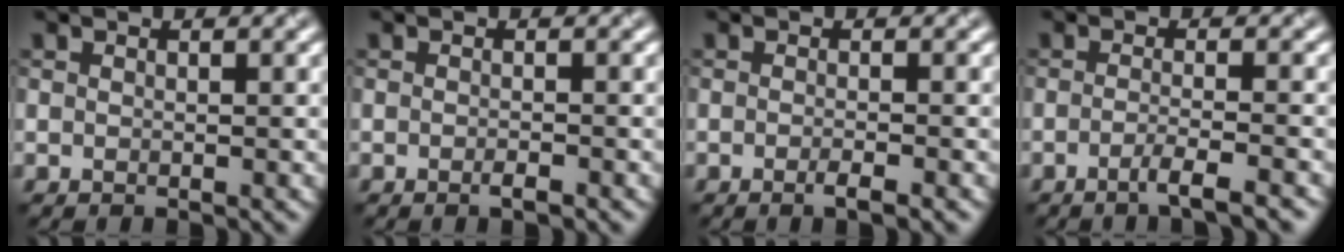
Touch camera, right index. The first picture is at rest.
{"total": 0.8, "force": [-0.5, 0.2, 0.5], "torque": [-0.007, -0.001, -0.010]}
{"total": 1.5, "force": [-0.7, 0.5, 1.2], "torque": [-0.012, 0.000, -0.014]}
{"total": 2.8, "force": [-1.6, 0.6, 2.2], "torque": [-0.029, 0.005, -0.039]}